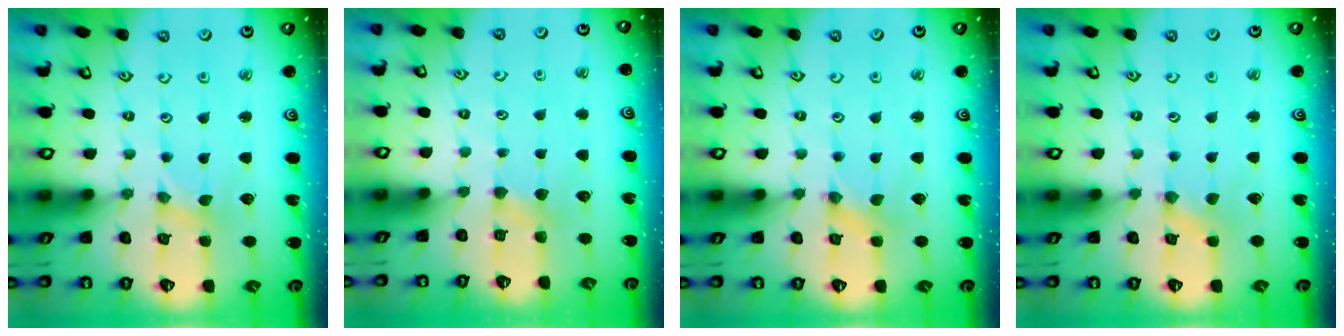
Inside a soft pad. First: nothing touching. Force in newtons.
{"total": 2.6, "press": 2.6, "slide": 0.5}
{"total": 0.0}
{"total": 0.6, "press": 0.6, "slide": 0.1}